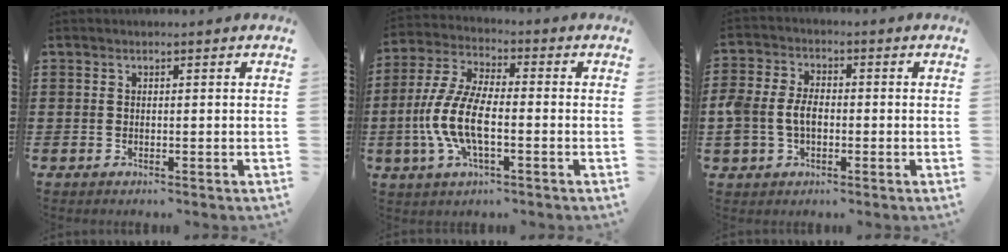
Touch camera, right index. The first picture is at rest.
{"total": 9.6, "force": [-2.5, 3.7, 8.5], "torque": [-0.205, -0.015, -0.053]}
{"total": 5.1, "force": [-0.9, 3.5, 3.6], "torque": [-0.099, -0.001, -0.025]}